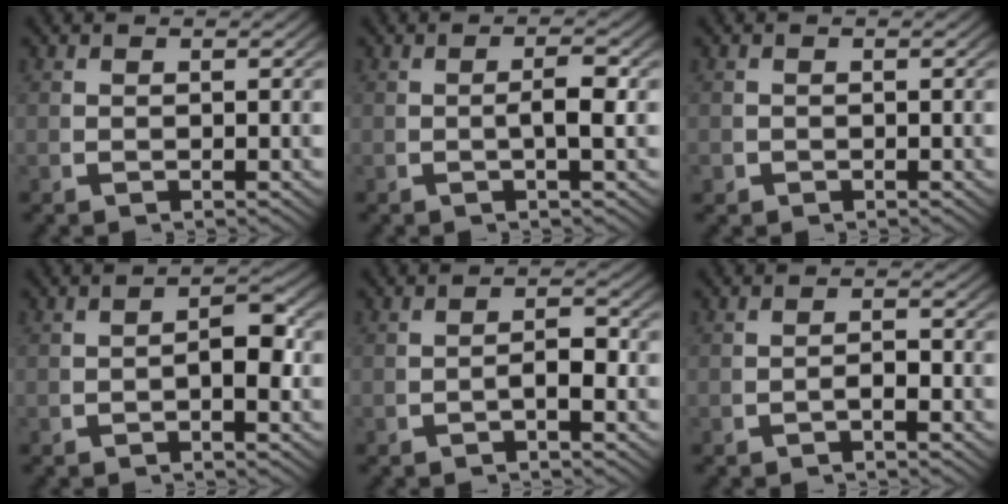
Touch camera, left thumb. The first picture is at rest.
{"total": 2.4, "force": [-0.1, 0.6, 2.3], "torque": [-0.045, 0.002, -0.004]}
{"total": 0.7, "force": [-0.3, 0.6, 0.0], "torque": [-0.005, -0.009, -0.003]}
{"total": 2.9, "force": [-0.4, 1.1, 2.7], "torque": [-0.042, 0.001, -0.006]}
{"total": 2.0, "force": [-0.8, 0.7, 1.7], "torque": [-0.032, -0.002, -0.012]}
{"total": 1.2, "force": [-0.9, 0.4, 0.7], "torque": [-0.013, -0.001, -0.016]}